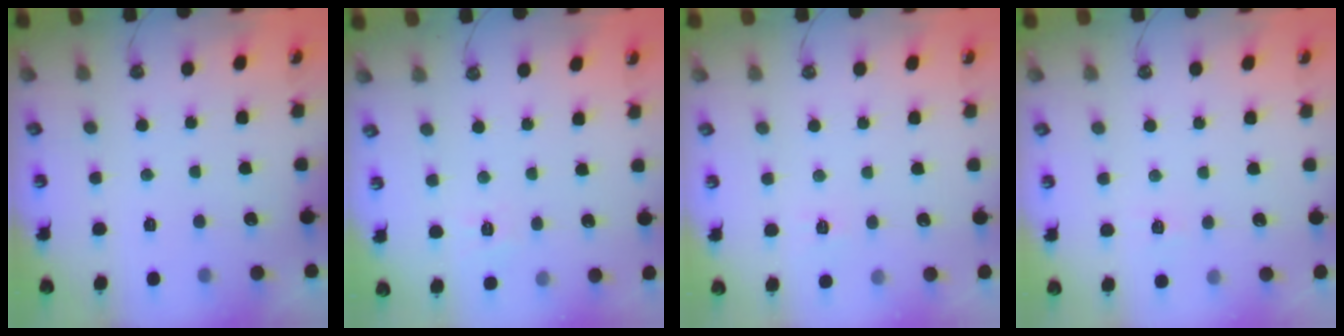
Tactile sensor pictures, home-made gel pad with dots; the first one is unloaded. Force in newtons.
{"total": 2.5, "press": 2.5, "slide": 0.5}
{"total": 5.7, "press": 5.7, "slide": 0.6}
{"total": 5.1, "press": 5.1, "slide": 0.5}